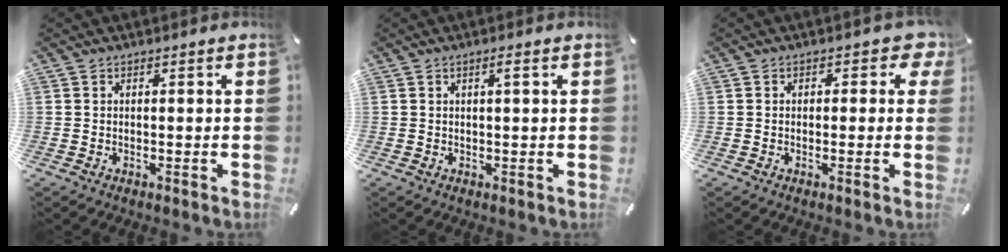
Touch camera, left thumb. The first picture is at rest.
{"total": 1.6, "force": [0.5, 0.0, 1.5], "torque": [-0.028, 0.001, 0.008]}
{"total": 3.5, "force": [0.6, 2.3, 2.5], "torque": [-0.026, 0.002, 0.005]}